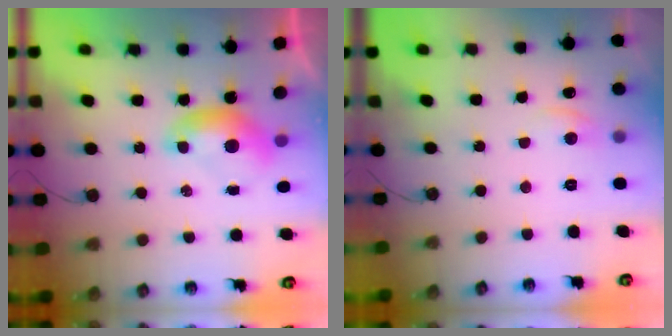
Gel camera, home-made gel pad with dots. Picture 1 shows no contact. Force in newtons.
{"total": 1.0, "press": 0.8, "slide": 0.5}